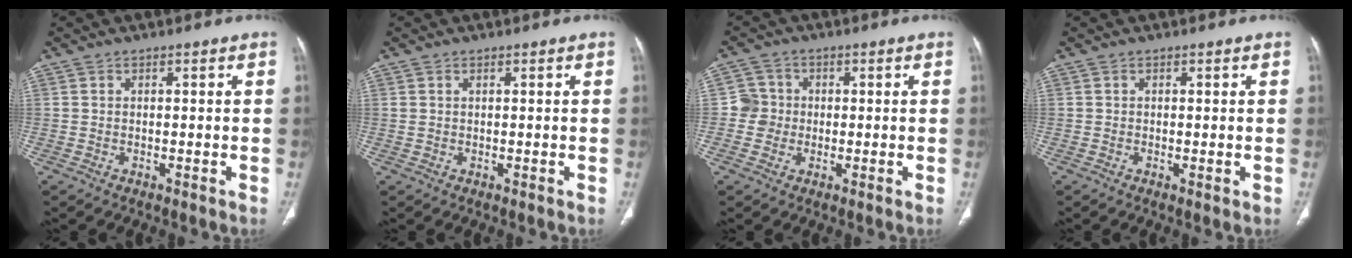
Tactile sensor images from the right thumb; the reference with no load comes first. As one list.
[{"total": 0.5, "force": [0.3, 0.3, 0.3], "torque": [-0.008, 0.006, 0.009]}, {"total": 4.1, "force": [-0.3, 4.0, 0.3], "torque": [0.022, 0.011, -0.013]}, {"total": 0.5, "force": [0.0, 0.1, 0.5], "torque": [-0.013, -0.006, -0.002]}]